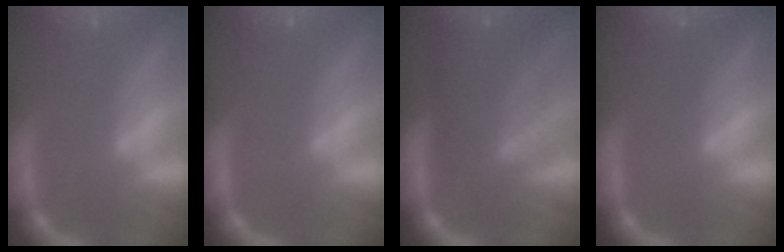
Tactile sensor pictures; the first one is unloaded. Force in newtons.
{"total": 0.0}
{"total": 8.0}
{"total": 1.0}